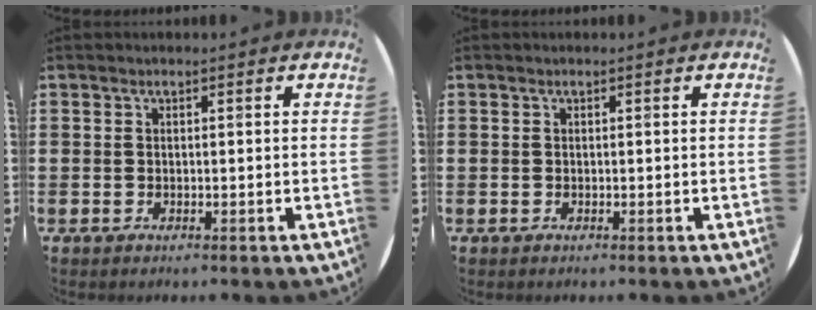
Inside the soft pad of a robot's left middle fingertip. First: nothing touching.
{"total": 0.0}